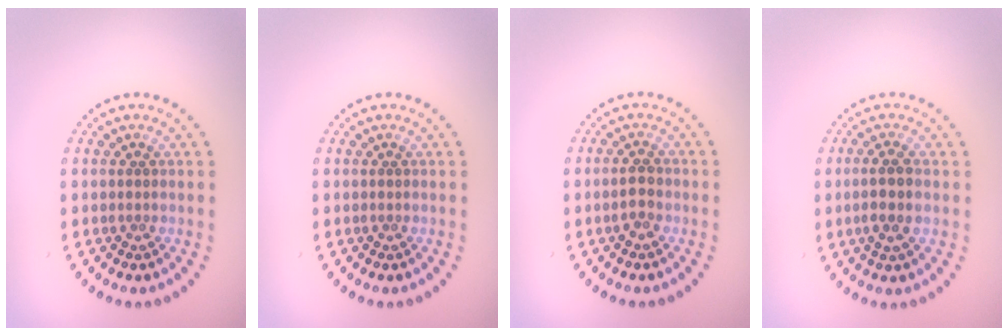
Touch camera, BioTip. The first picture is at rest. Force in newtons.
{"total": 0.0}
{"total": 1.9, "press": 1.8, "slide": 0.3}
{"total": 2.5, "press": 2.4, "slide": 0.9}